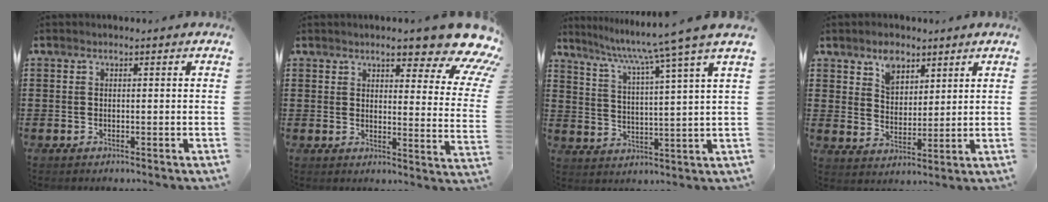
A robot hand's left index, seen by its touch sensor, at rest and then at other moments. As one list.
[{"total": 9.8, "force": [7.3, 2.0, 6.2], "torque": [-0.093, -0.040, 0.121]}, {"total": 8.3, "force": [6.7, -1.7, 4.6], "torque": [-0.115, -0.040, 0.103]}, {"total": 5.4, "force": [3.9, 3.3, 1.7], "torque": [-0.030, -0.001, 0.072]}]